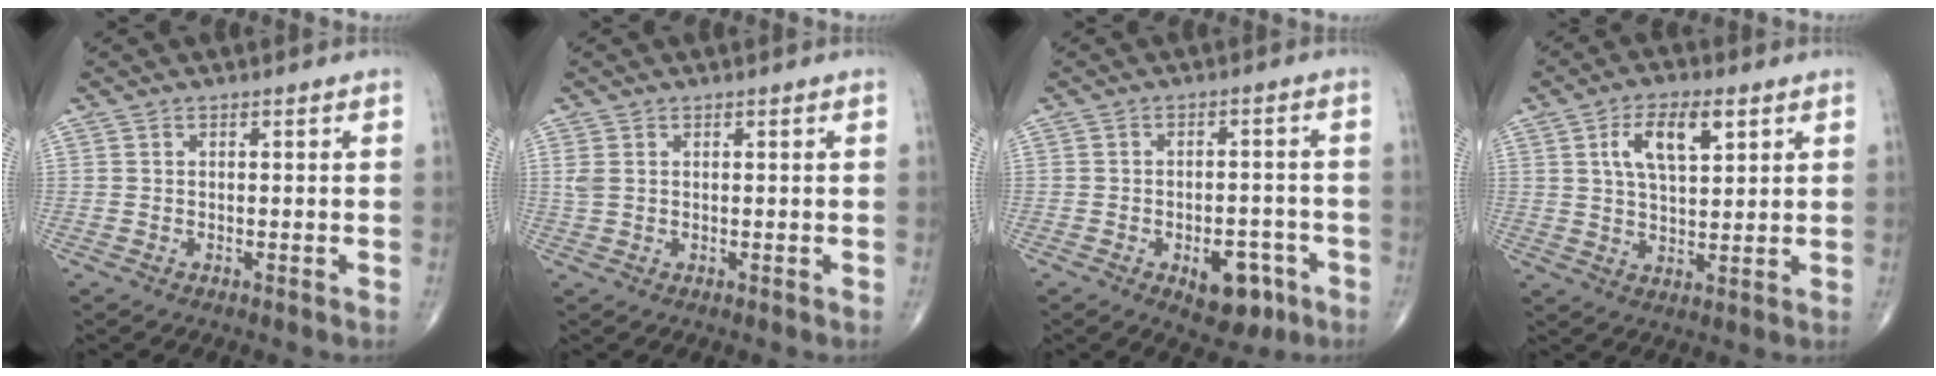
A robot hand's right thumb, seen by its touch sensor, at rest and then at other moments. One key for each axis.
{"total": 1.6, "fx": 0.5, "fy": 1.0, "fz": 1.2, "tx": -0.037, "ty": 0.009, "tz": 0.017}
{"total": 8.4, "fx": -3.8, "fy": 4.6, "fz": 5.9, "tx": -0.052, "ty": 0.022, "tz": -0.045}
{"total": 9.2, "fx": 3.6, "fy": 4.1, "fz": 7.4, "tx": -0.118, "ty": -0.008, "tz": 0.065}